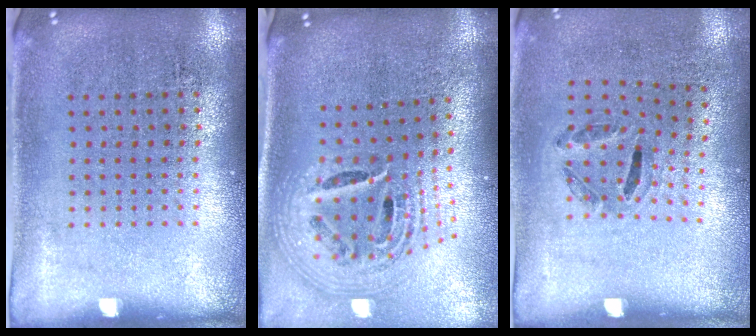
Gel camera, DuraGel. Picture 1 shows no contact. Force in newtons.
{"total": 2.7, "press": 1.9, "slide": 1.9}
{"total": 1.2, "press": 0.6, "slide": 1.0}